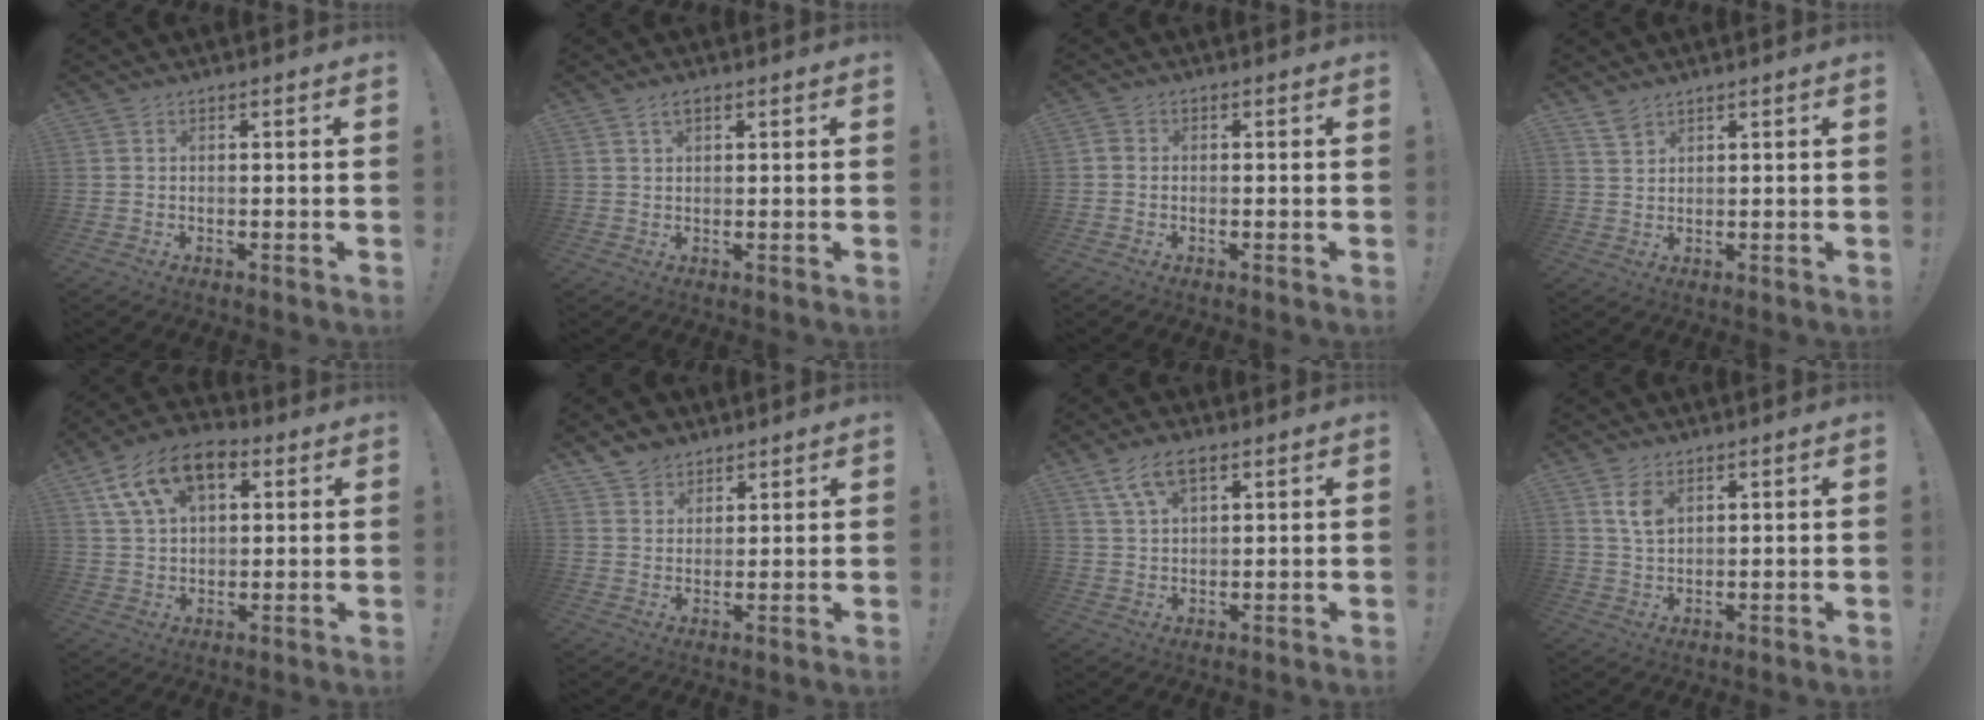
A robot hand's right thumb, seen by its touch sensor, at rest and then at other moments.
{"total": 2.5, "force": [1.4, 1.4, 1.6], "torque": [-0.031, 0.003, 0.025]}
{"total": 1.2, "force": [-0.6, 0.9, 0.5], "torque": [-0.013, 0.008, -0.009]}
{"total": 3.4, "force": [2.7, 1.8, 1.0], "torque": [-0.006, -0.020, 0.050]}
{"total": 14.8, "force": [6.6, 9.2, 9.4], "torque": [-0.164, -0.015, 0.128]}
{"total": 5.8, "force": [4.6, 3.5, 0.4], "torque": [-0.012, -0.031, 0.090]}
{"total": 8.0, "force": [4.2, 4.0, 5.5], "torque": [-0.102, -0.001, 0.081]}
{"total": 5.7, "force": [2.7, 3.5, 3.6], "torque": [-0.057, -0.010, 0.049]}